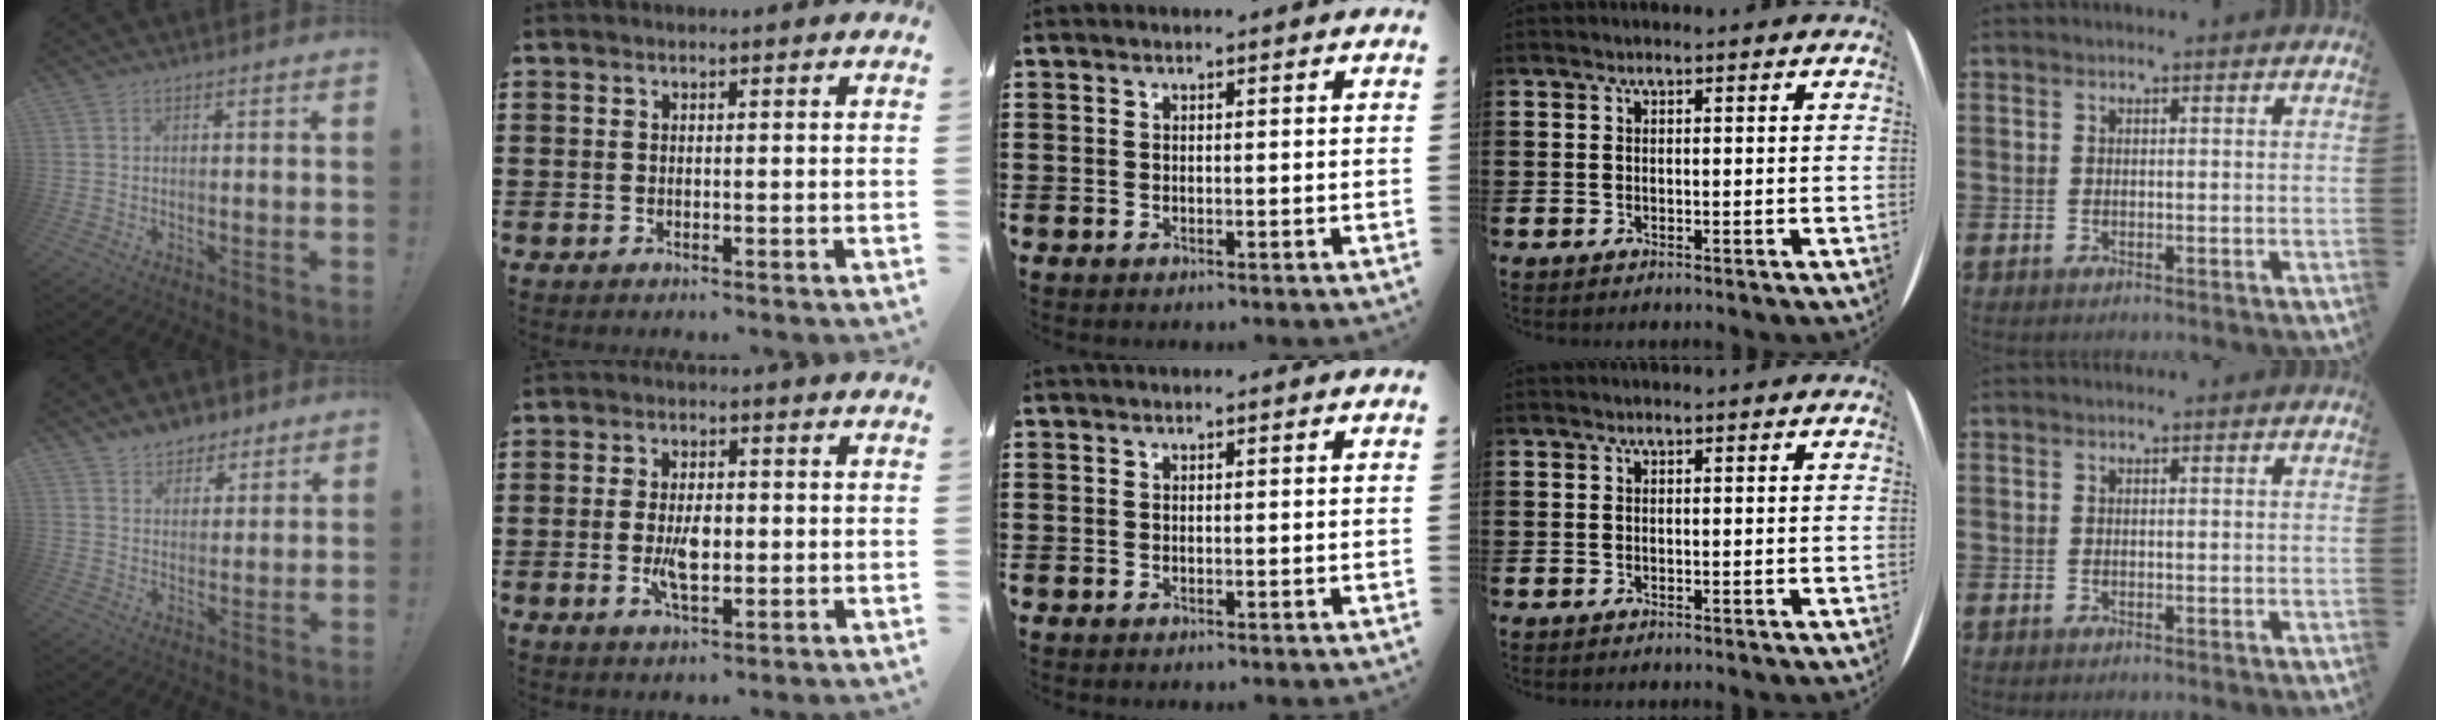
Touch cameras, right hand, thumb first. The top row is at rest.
{"thumb": {"total": 6.7, "force": [5.3, 4.1, 0.4], "torque": [0.001, -0.044, 0.102]}, "index": {"total": 5.3, "force": [-0.7, 2.4, 4.7], "torque": [-0.090, -0.004, -0.017]}}